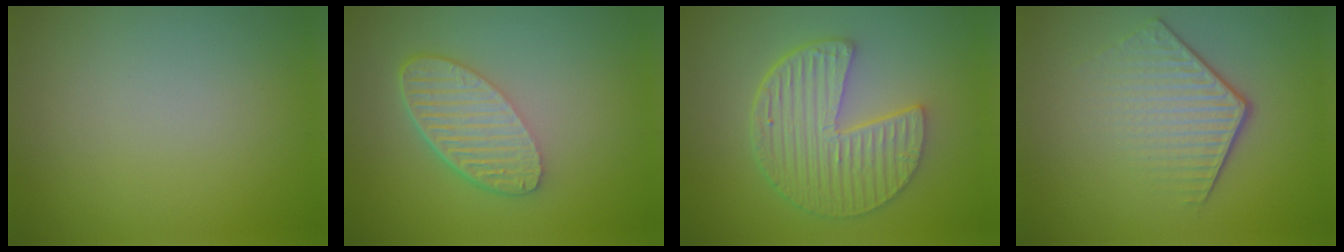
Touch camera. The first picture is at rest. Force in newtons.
{"total": 5.5, "press": 4.0, "slide": 3.7}
{"total": 6.4, "press": 4.8, "slide": 4.2}
{"total": 4.3, "press": 2.8, "slide": 3.3}